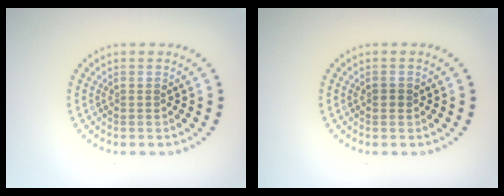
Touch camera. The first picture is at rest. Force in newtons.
{"total": 0.7, "press": 0.6, "slide": 0.2}